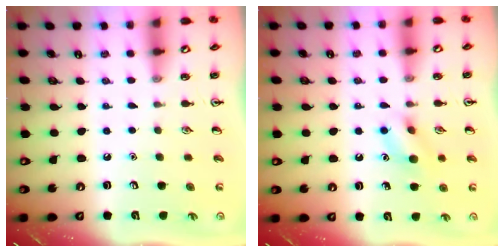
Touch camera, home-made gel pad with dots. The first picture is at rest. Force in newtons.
{"total": 9.7, "press": 9.7, "slide": 0.6}